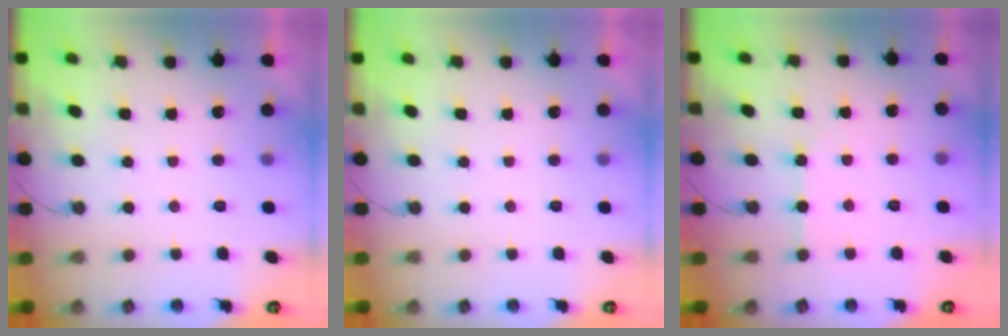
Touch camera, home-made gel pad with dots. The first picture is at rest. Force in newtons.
{"total": 0.0}
{"total": 4.4, "press": 4.4, "slide": 0.7}